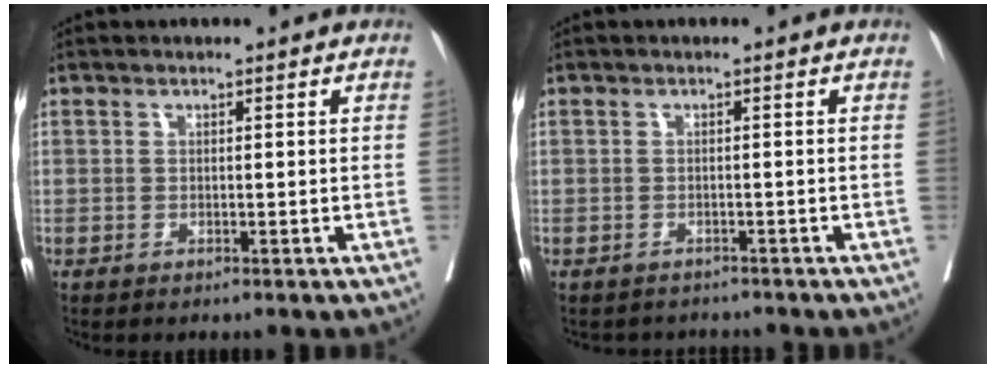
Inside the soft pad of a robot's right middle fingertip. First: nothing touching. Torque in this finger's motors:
{"motor_torque": [0.13, -0.25, -0.04, -0.07]}